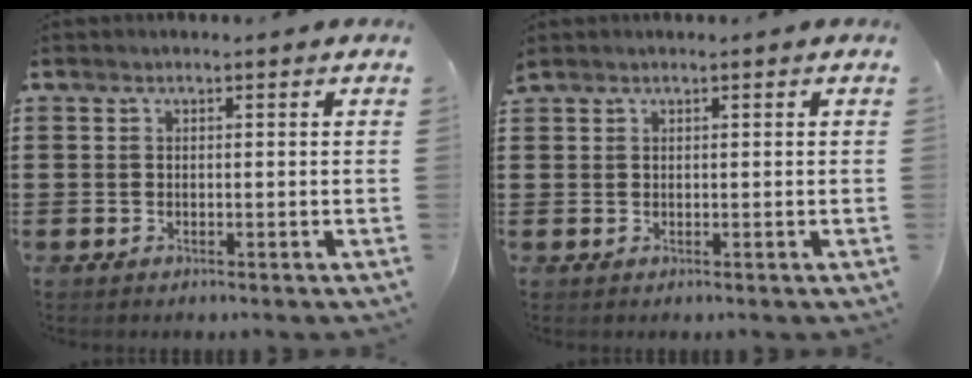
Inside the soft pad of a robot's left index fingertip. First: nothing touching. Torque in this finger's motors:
{"motor_torque": [-0.01, 0.00, 0.00, 0.00]}